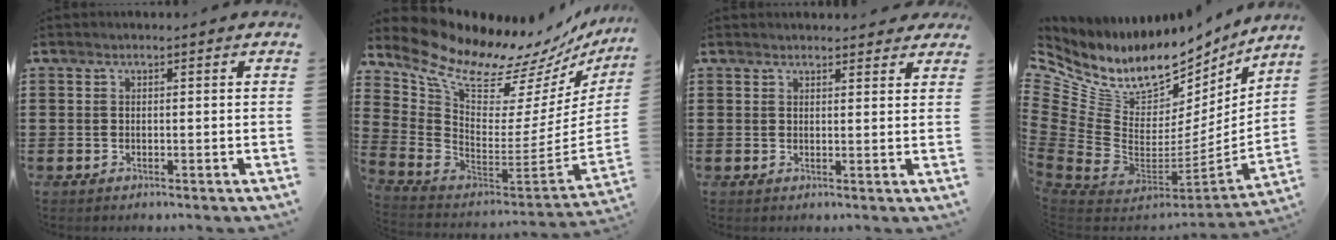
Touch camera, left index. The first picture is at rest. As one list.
[{"total": 11.6, "force": [10.2, 3.2, 4.4], "torque": [-0.130, -0.086, 0.172]}, {"total": 2.0, "force": [1.9, 0.6, 0.2], "torque": [-0.002, -0.001, 0.036]}, {"total": 10.3, "force": [7.5, 5.8, 4.0], "torque": [-0.129, -0.082, 0.132]}]